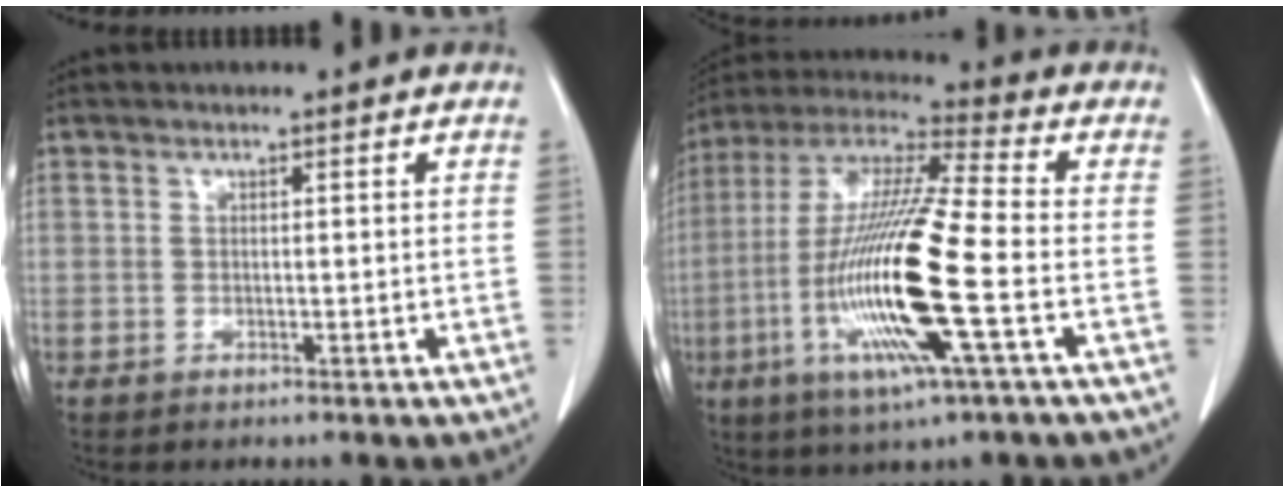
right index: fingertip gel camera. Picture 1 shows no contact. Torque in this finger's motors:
{"motor_torque": [2.14, 0.00, 1.05, 0.21]}